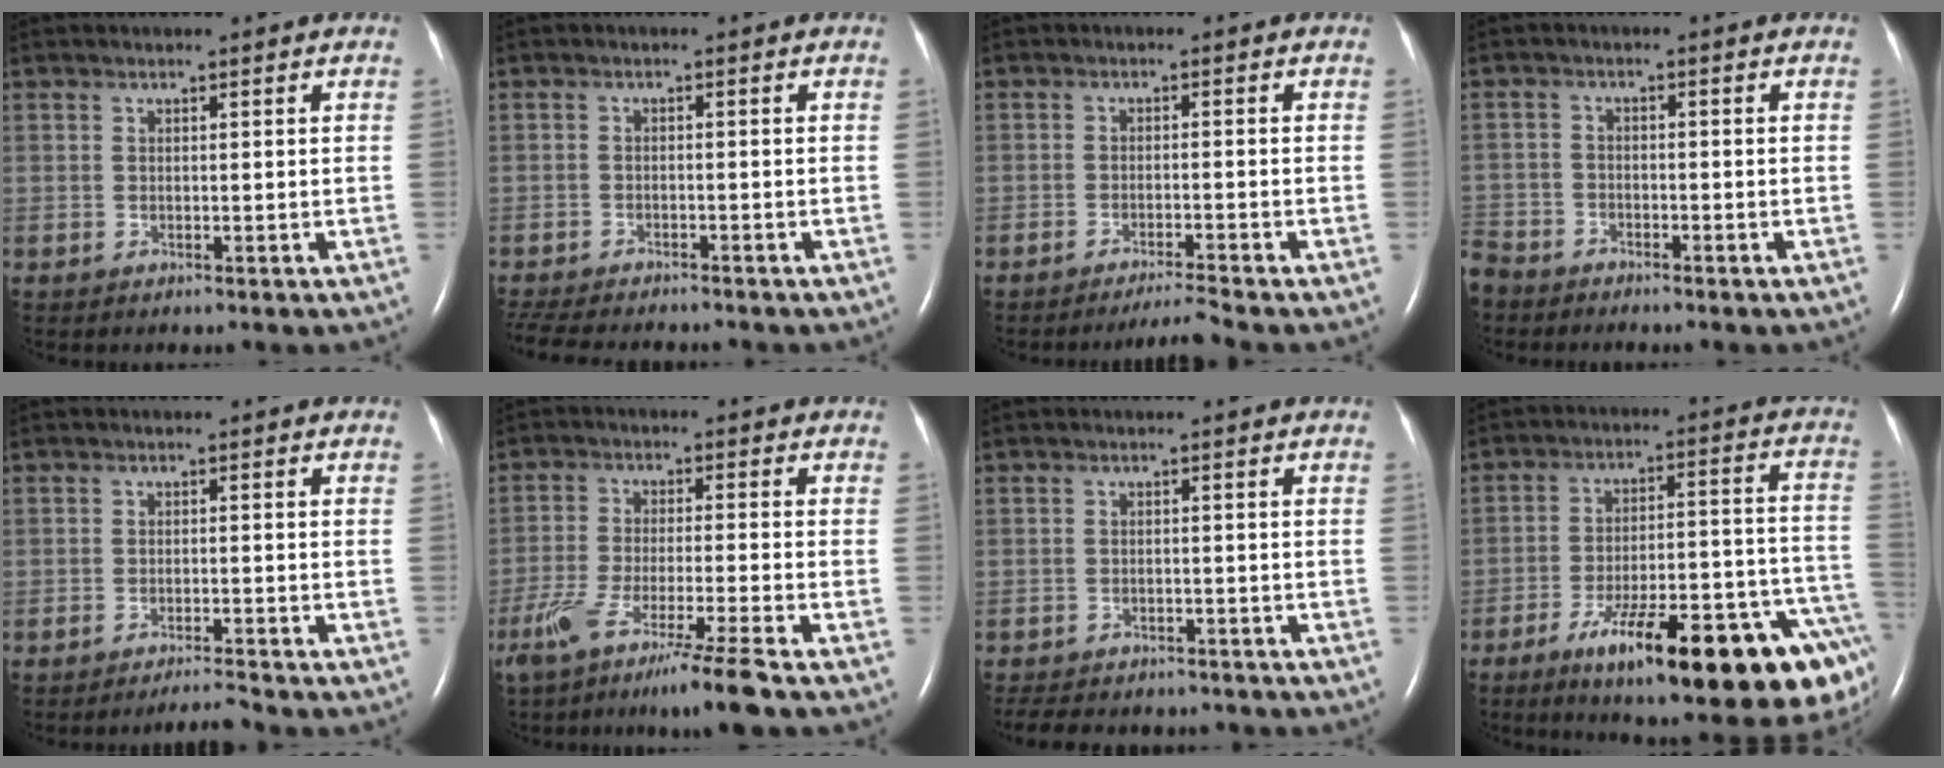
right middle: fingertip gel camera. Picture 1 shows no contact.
{"total": 11.0, "force": [-9.7, 2.5, 4.5], "torque": [-0.087, -0.017, -0.138]}
{"total": 3.0, "force": [-2.7, -1.4, 0.5], "torque": [-0.013, -0.015, -0.046]}
{"total": 5.4, "force": [-4.9, 2.3, 0.5], "torque": [-0.008, -0.007, -0.098]}
{"total": 2.5, "force": [-2.3, -0.9, 0.2], "torque": [-0.006, -0.013, -0.039]}
{"total": 11.1, "force": [-8.1, -1.5, 7.4], "torque": [-0.130, -0.038, -0.138]}
{"total": 11.9, "force": [-10.4, 4.3, 4.0], "torque": [-0.088, -0.004, -0.132]}
{"total": 25.4, "force": [-14.5, 4.0, 20.4], "torque": [-0.191, 0.019, -0.213]}